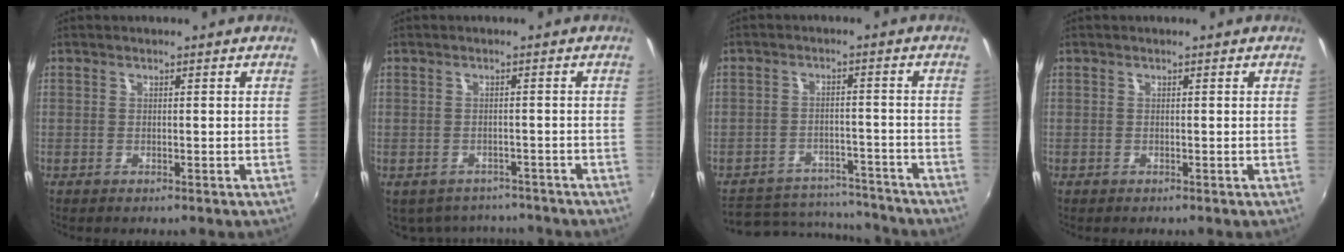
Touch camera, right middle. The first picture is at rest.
{"total": 7.8, "force": [-6.7, 3.6, 1.9], "torque": [-0.046, -0.010, -0.086]}
{"total": 14.0, "force": [-11.9, 6.5, 3.6], "torque": [-0.092, 0.032, -0.148]}
{"total": 0.0}